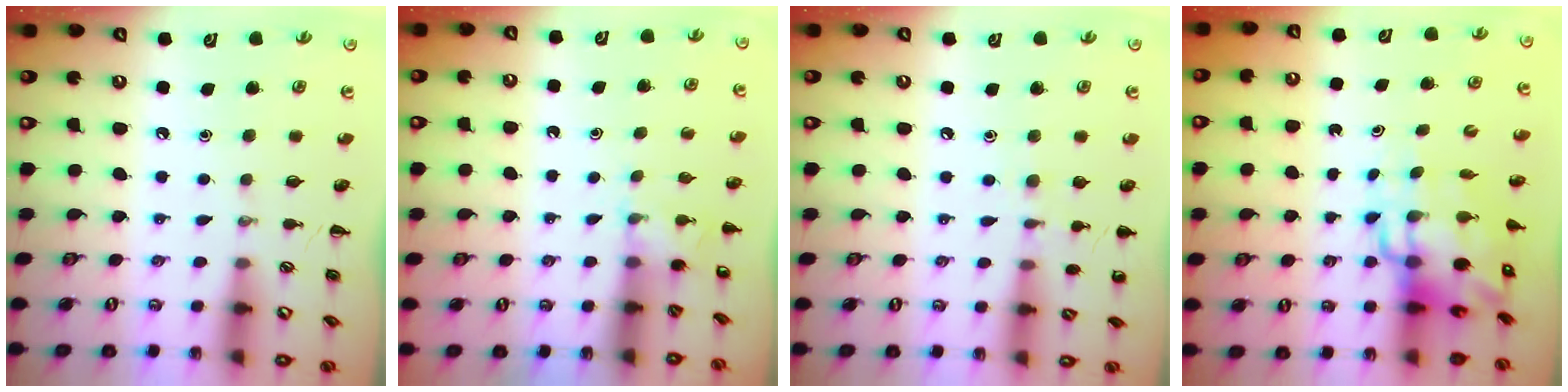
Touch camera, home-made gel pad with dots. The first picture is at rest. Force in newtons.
{"total": 4.2, "press": 4.0, "slide": 1.4}
{"total": 6.7, "press": 6.5, "slide": 1.9}
{"total": 11.3, "press": 10.9, "slide": 3.1}